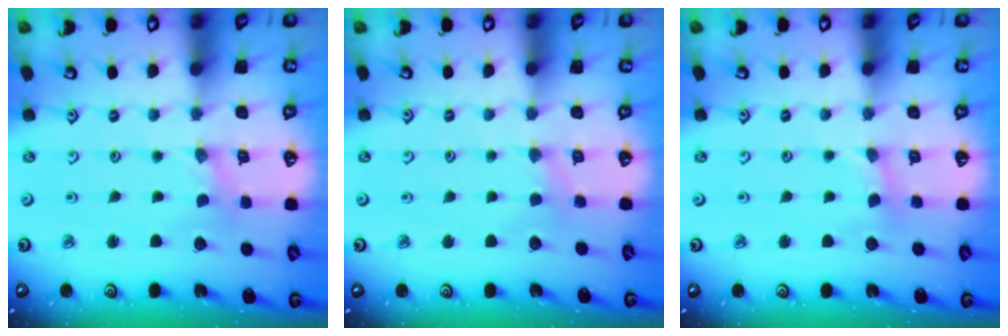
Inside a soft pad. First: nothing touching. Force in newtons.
{"total": 2.1, "press": 2.0, "slide": 0.4}
{"total": 2.8, "press": 2.8, "slide": 0.5}